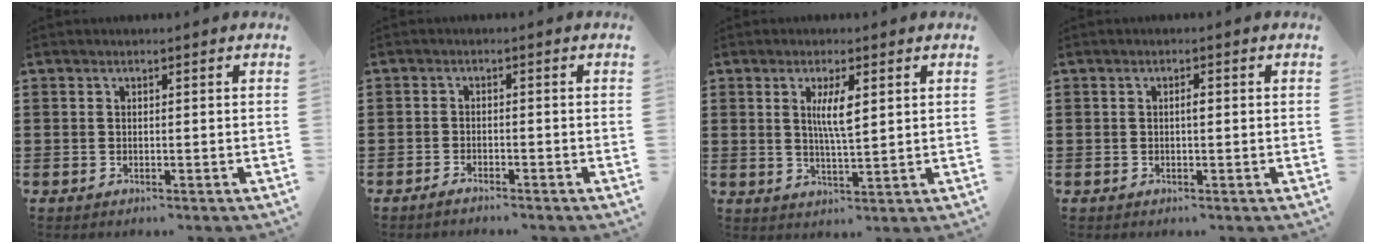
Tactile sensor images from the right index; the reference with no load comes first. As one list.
[{"total": 1.4, "force": [-1.4, 0.0, 0.3], "torque": [-0.007, 0.000, -0.027]}, {"total": 4.8, "force": [1.4, 1.0, 4.5], "torque": [-0.093, 0.004, 0.021]}, {"total": 1.1, "force": [0.0, 0.3, 1.1], "torque": [-0.021, 0.000, 0.000]}]